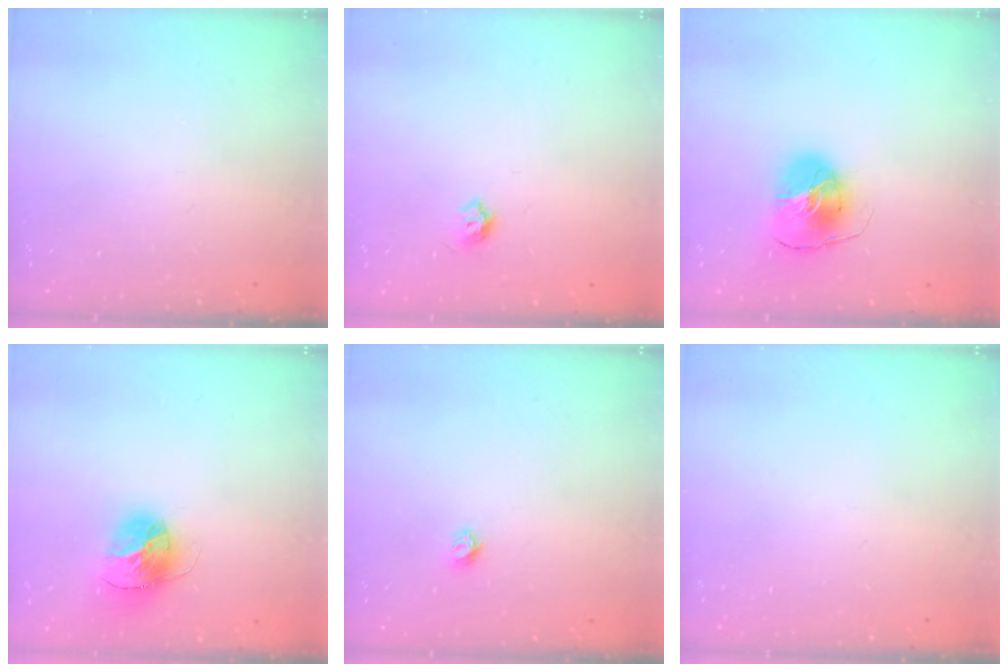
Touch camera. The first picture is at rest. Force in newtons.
{"total": 4.0, "press": 3.9, "slide": 0.7}
{"total": 10.5, "press": 10.5, "slide": 1.3}
{"total": 15.4, "press": 15.3, "slide": 1.7}
{"total": 3.7, "press": 3.7, "slide": 0.2}
{"total": 0.0}